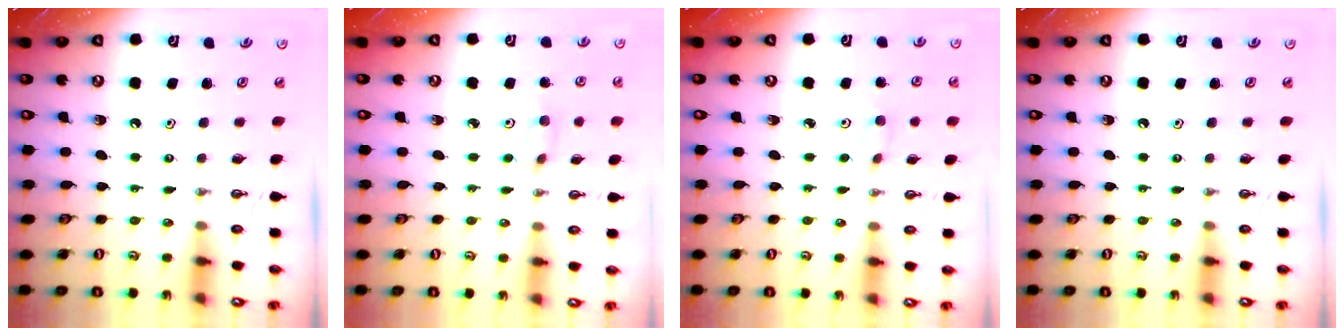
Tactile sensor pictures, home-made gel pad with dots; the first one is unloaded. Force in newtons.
{"total": 3.6, "press": 3.5, "slide": 0.7}
{"total": 2.5, "press": 2.4, "slide": 0.7}
{"total": 0.0}